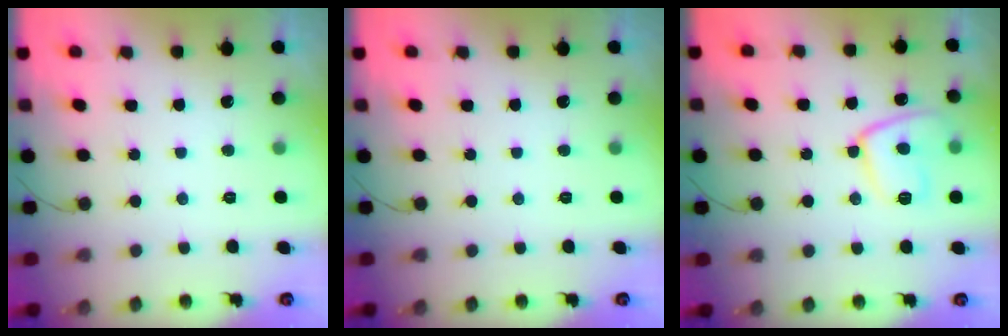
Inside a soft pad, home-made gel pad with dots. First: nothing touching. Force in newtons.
{"total": 0.0}
{"total": 11.5, "press": 11.5, "slide": 1.1}